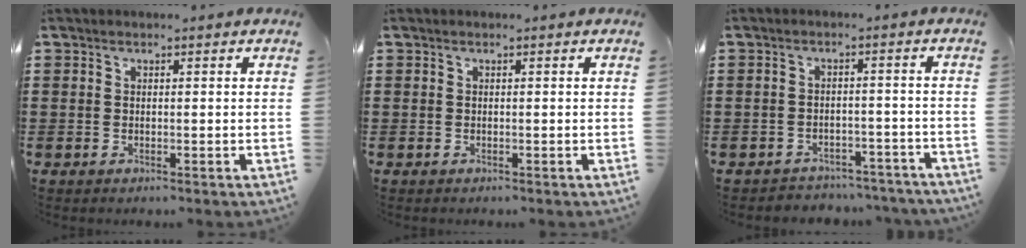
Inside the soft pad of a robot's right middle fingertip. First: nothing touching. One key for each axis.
{"total": 0.0}
{"total": 3.2, "fx": -3.1, "fy": 0.6, "fz": -0.1, "tx": -0.004, "ty": 0.001, "tz": -0.067}